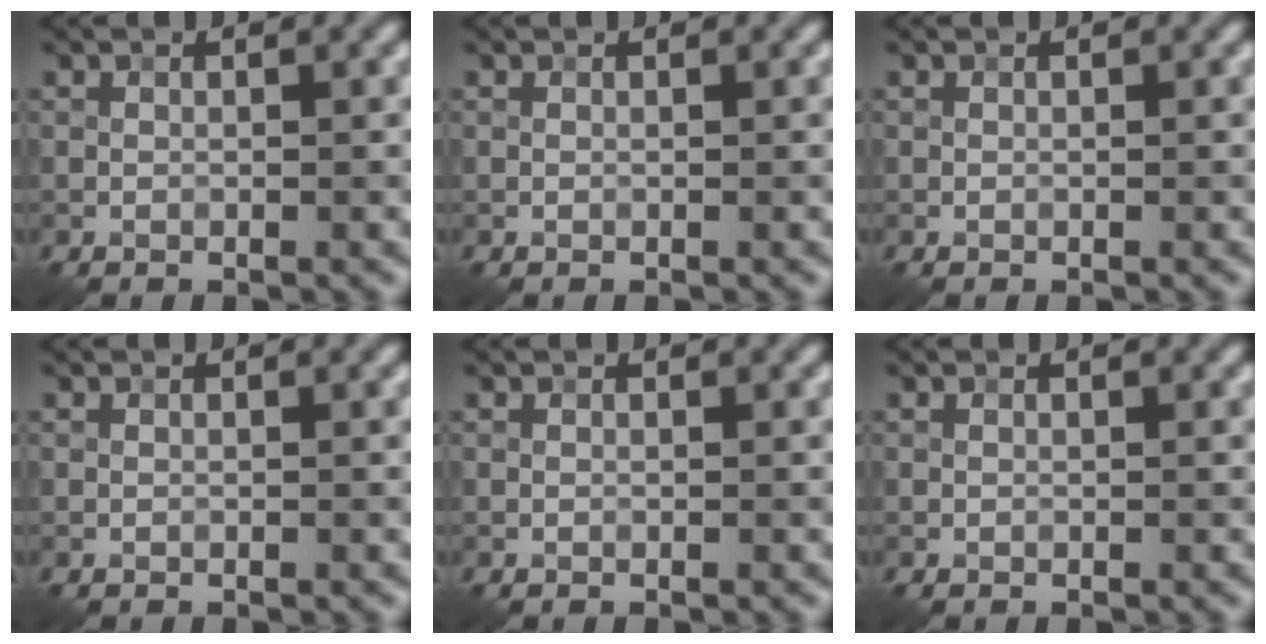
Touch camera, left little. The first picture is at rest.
{"total": 0.0}
{"total": 0.0}
{"total": 0.0}
{"total": 0.0}
{"total": 0.0}